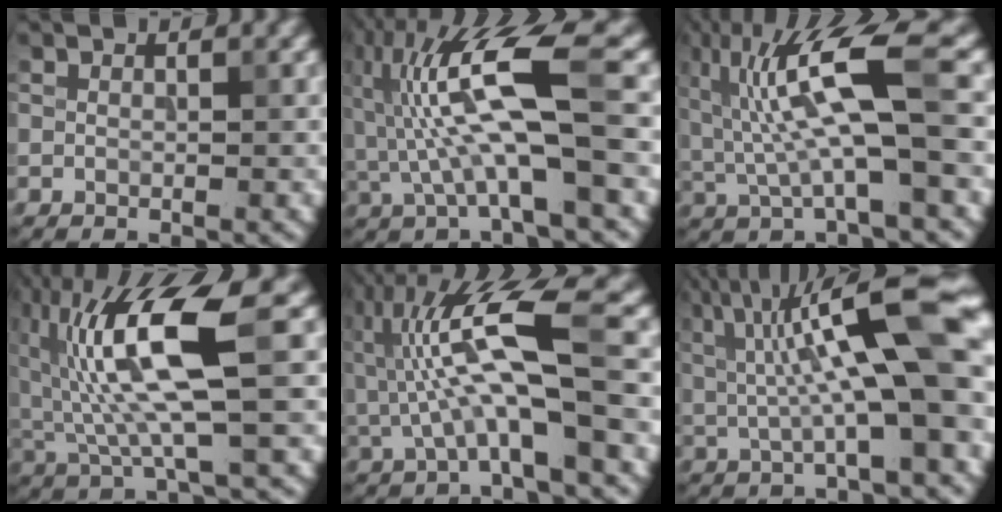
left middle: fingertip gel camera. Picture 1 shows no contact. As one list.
[{"total": 10.3, "force": [0.1, 2.1, 10.1], "torque": [-0.199, 0.021, 0.000]}, {"total": 9.1, "force": [1.4, 1.7, 8.8], "torque": [-0.165, 0.002, 0.029]}, {"total": 9.8, "force": [1.6, 2.1, 9.5], "torque": [-0.188, 0.001, 0.038]}, {"total": 9.2, "force": [0.7, 2.0, 9.0], "torque": [-0.174, 0.009, 0.014]}, {"total": 12.9, "force": [2.2, 3.2, 12.3], "torque": [-0.186, 0.013, 0.033]}]